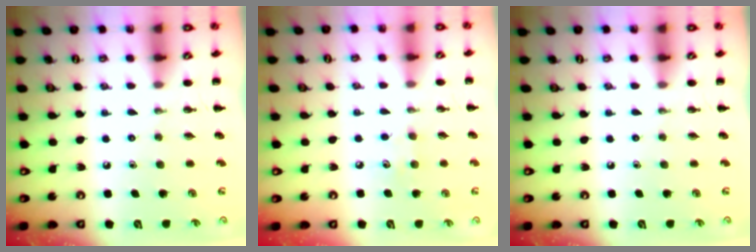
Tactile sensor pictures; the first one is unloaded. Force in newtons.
{"total": 4.9, "press": 4.7, "slide": 1.3}
{"total": 0.0}